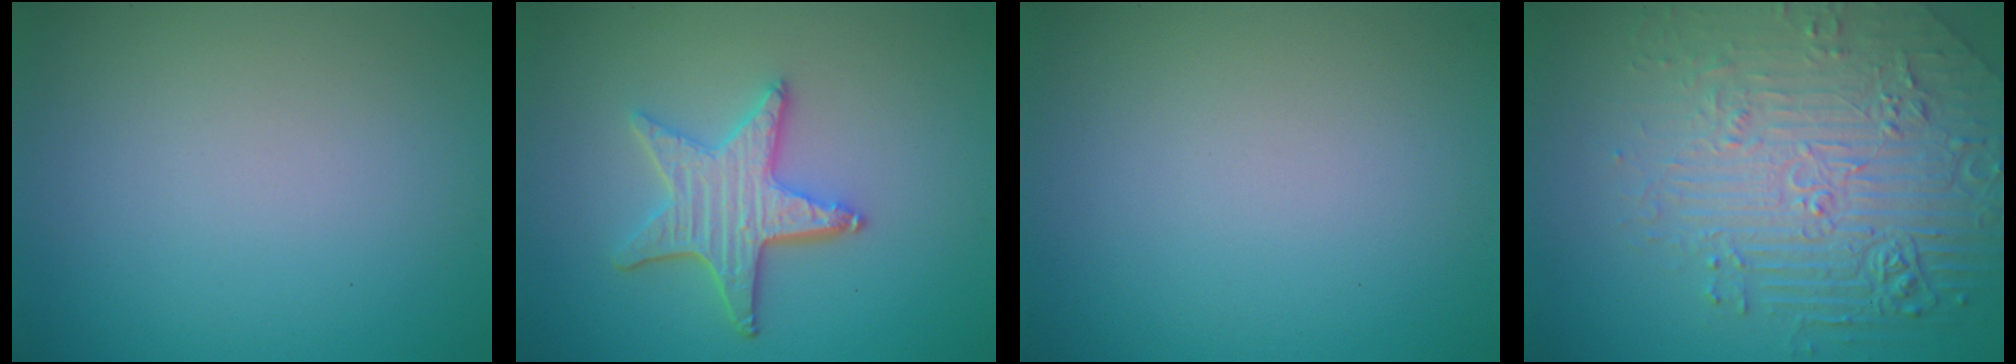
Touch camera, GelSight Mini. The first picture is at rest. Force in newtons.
{"total": 4.3, "press": 3.7, "slide": 2.3}
{"total": 0.0}
{"total": 6.9, "press": 5.6, "slide": 4.0}